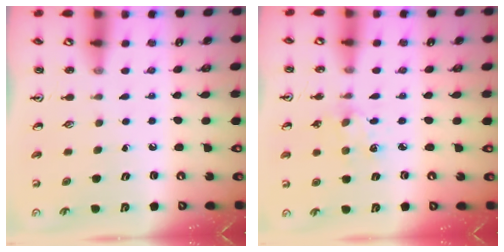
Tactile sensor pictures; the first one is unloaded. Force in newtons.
{"total": 5.9, "press": 5.8, "slide": 0.8}